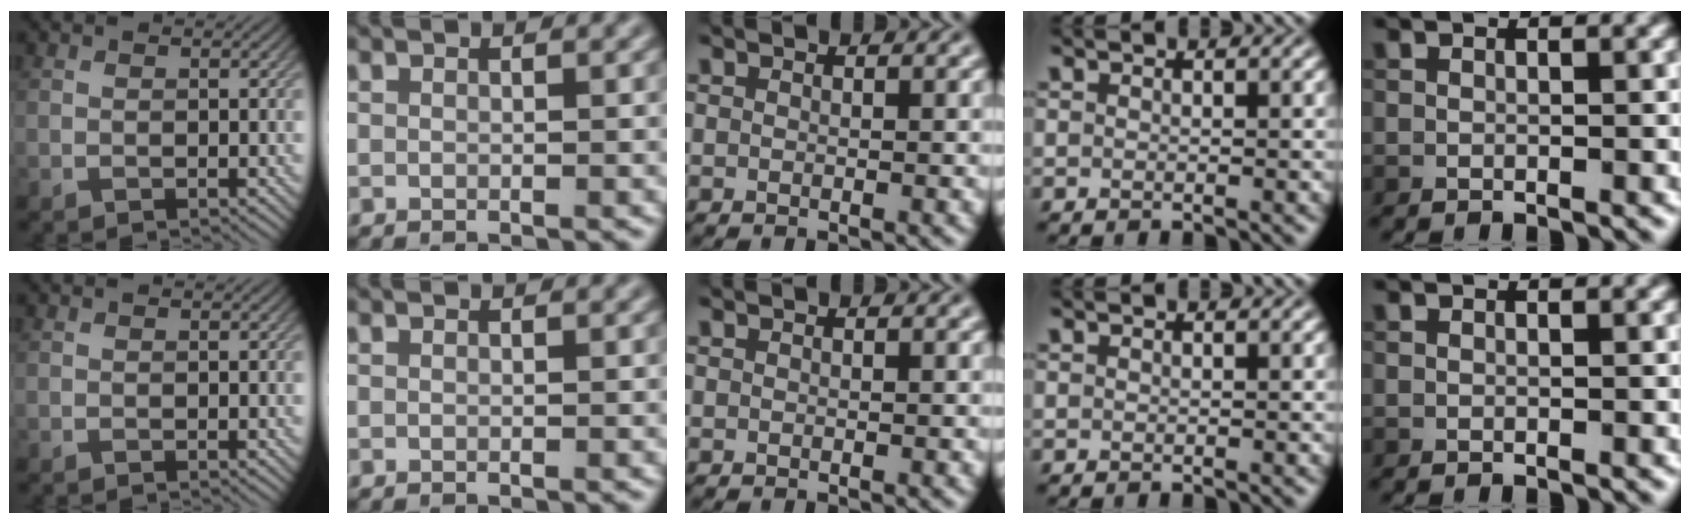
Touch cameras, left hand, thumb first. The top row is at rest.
{}